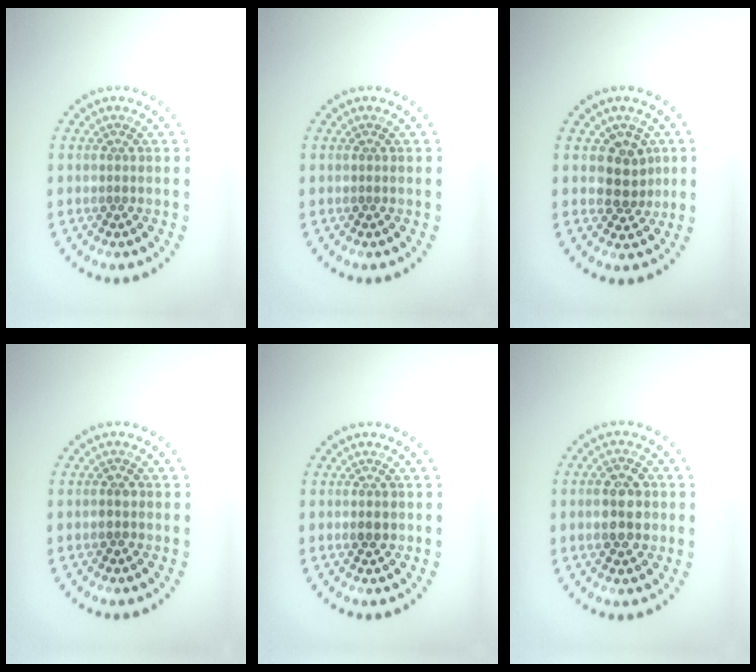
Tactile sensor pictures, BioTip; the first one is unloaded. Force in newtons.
{"total": 0.0}
{"total": 2.9, "press": 2.6, "slide": 1.3}
{"total": 1.1, "press": 1.0, "slide": 0.4}
{"total": 1.5, "press": 1.5, "slide": 0.1}
{"total": 3.8, "press": 3.8, "slide": 0.2}